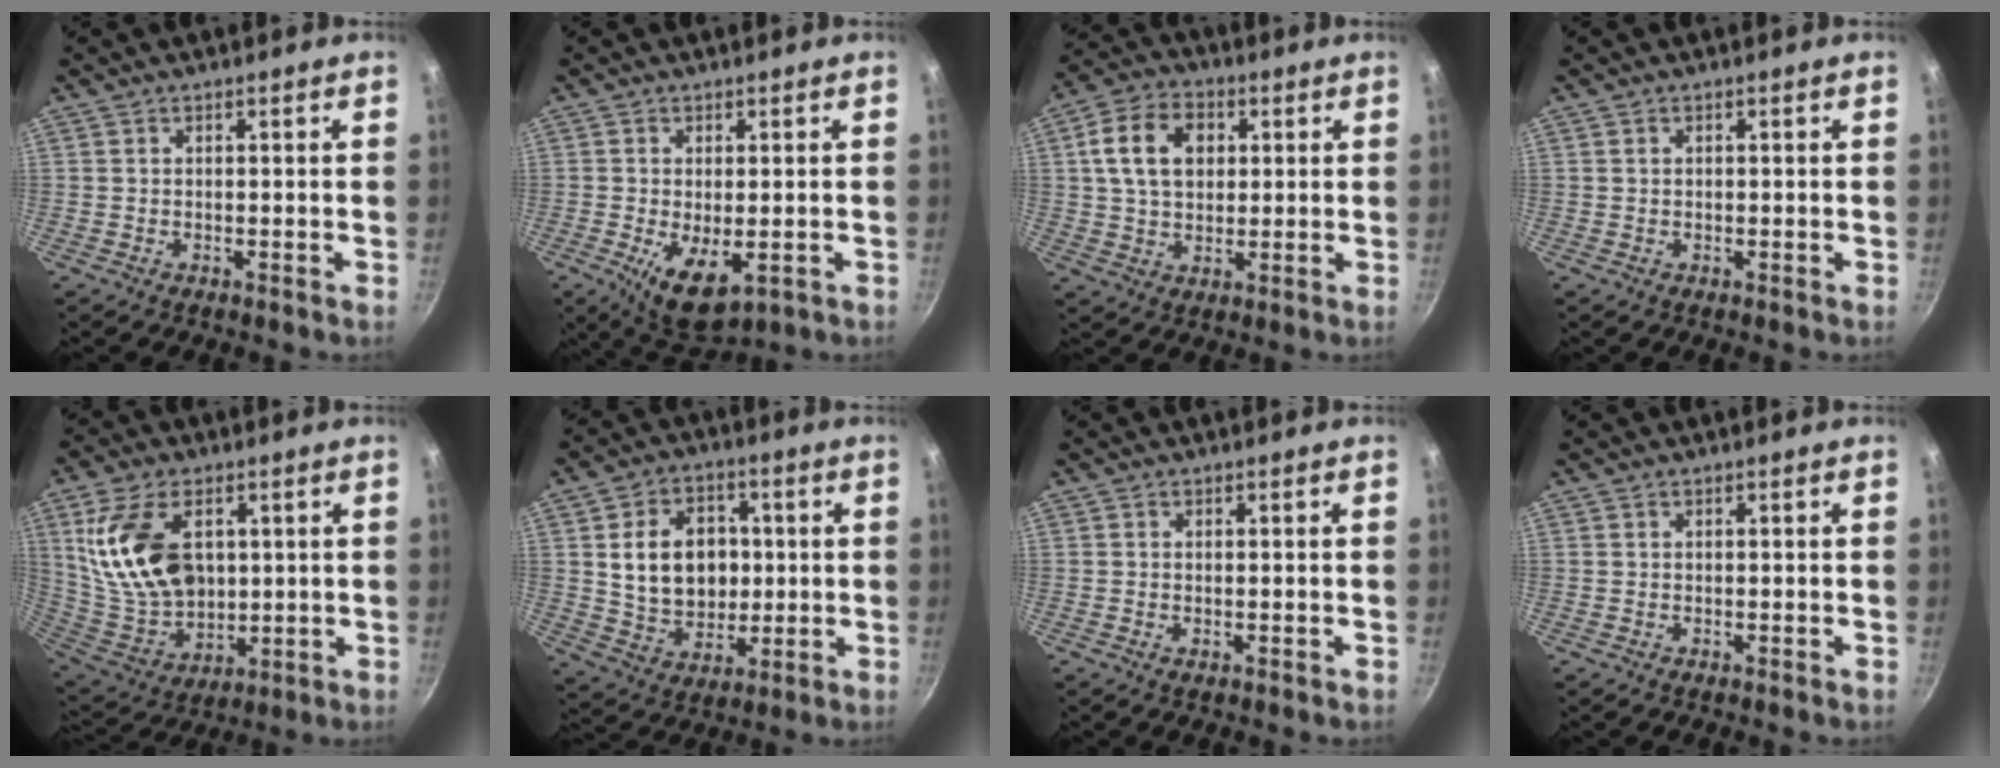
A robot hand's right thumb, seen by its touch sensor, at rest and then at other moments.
{"total": 8.9, "force": [-2.1, 4.3, 7.5], "torque": [-0.115, -0.014, -0.019]}
{"total": 11.7, "force": [2.8, 8.4, 7.7], "torque": [-0.121, 0.011, 0.040]}
{"total": 0.6, "force": [0.2, 0.5, 0.2], "torque": [-0.001, 0.003, 0.004]}
{"total": 18.9, "force": [4.7, 12.2, 13.6], "torque": [-0.235, -0.025, 0.106]}
{"total": 14.4, "force": [1.7, 11.2, 9.0], "torque": [-0.118, 0.003, 0.036]}
{"total": 0.5, "force": [-0.1, 0.2, 0.5], "torque": [-0.008, 0.000, -0.002]}
{"total": 0.0}